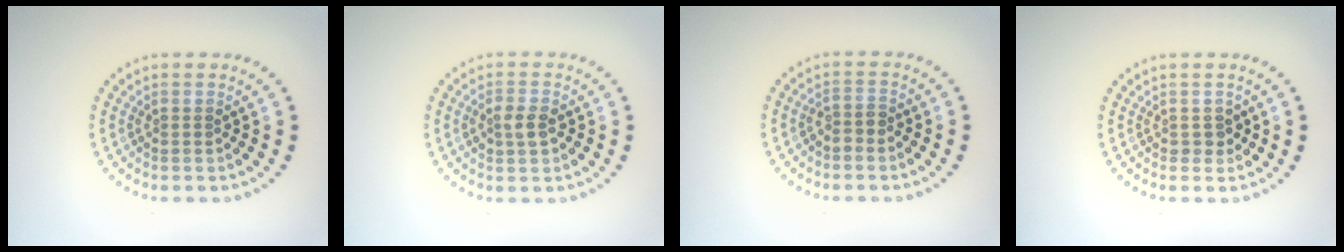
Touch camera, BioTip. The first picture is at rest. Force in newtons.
{"total": 2.0, "press": 2.0, "slide": 0.4}
{"total": 1.5, "press": 1.2, "slide": 0.8}
{"total": 1.1, "press": 1.0, "slide": 0.4}